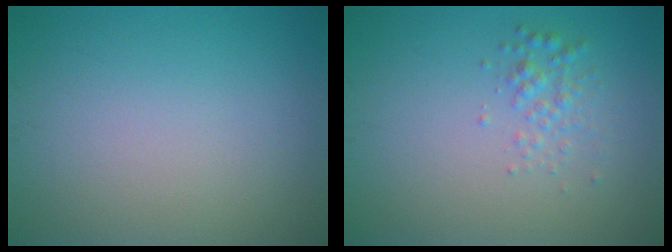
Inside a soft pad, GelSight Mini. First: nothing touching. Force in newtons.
{"total": 1.7, "press": 1.7, "slide": 0.1}